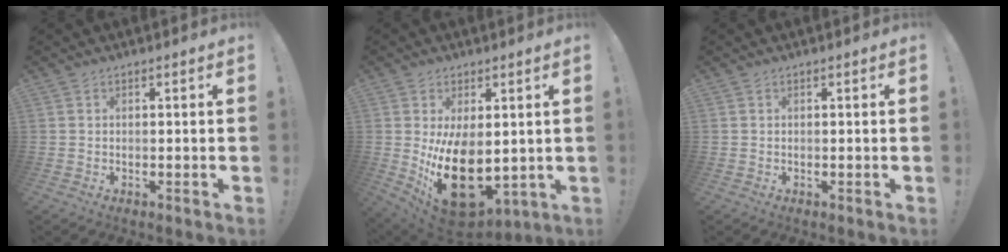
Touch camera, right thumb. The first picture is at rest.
{"total": 19.5, "force": [-1.9, 11.5, 15.6], "torque": [-0.272, -0.012, -0.014]}
{"total": 0.0}